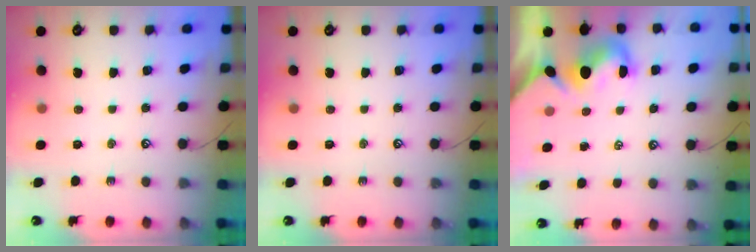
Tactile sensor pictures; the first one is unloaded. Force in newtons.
{"total": 0.0}
{"total": 2.0, "press": 1.8, "slide": 0.9}